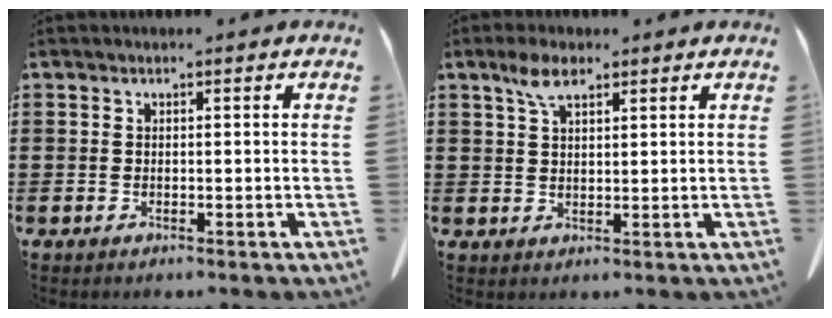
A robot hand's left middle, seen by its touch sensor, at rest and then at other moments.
{"total": 4.3, "force": [2.6, 1.6, 3.0], "torque": [-0.067, 0.005, 0.048]}